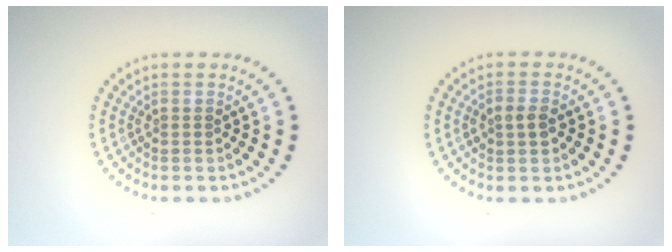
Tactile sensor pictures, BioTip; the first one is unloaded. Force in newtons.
{"total": 1.7, "press": 1.7, "slide": 0.1}